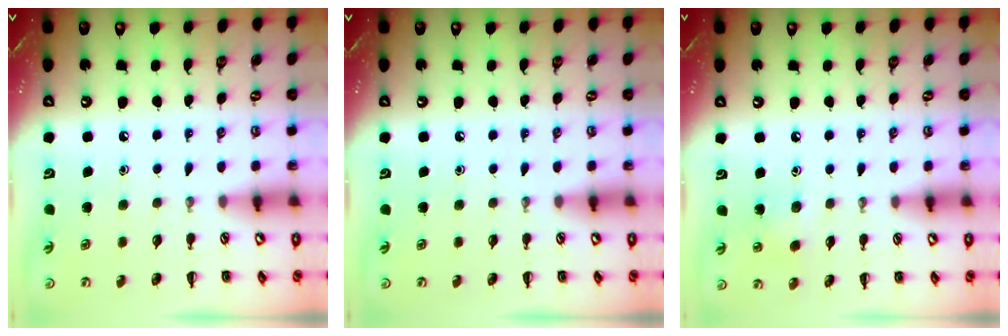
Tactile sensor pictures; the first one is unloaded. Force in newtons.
{"total": 0.0}
{"total": 6.3, "press": 6.1, "slide": 1.6}